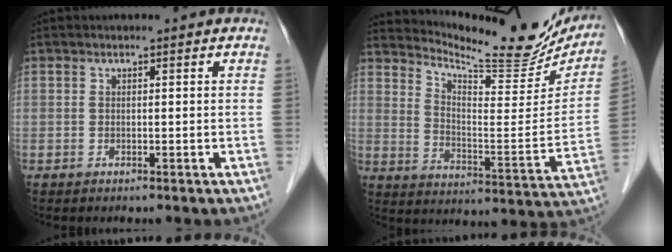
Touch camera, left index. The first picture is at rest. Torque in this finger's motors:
{"motor_torque": [-0.04, -0.28, 0.08, 0.01]}